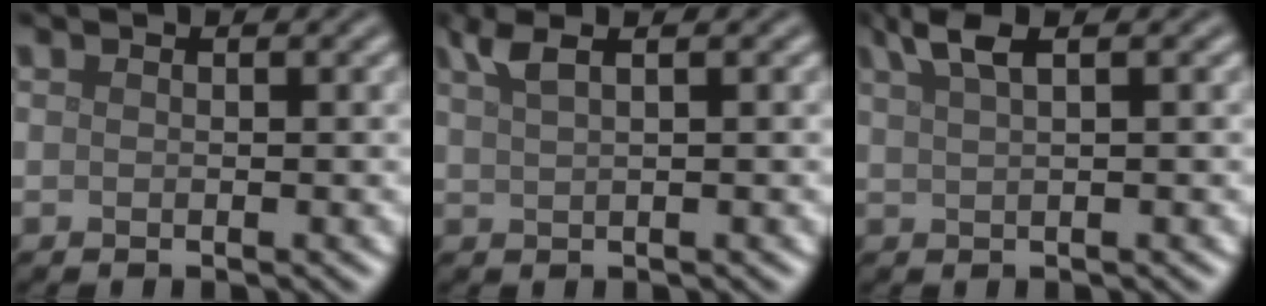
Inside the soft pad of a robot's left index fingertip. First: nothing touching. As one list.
[{"total": 2.6, "force": [1.6, 0.7, 1.9], "torque": [-0.026, 0.007, 0.026]}, {"total": 3.0, "force": [1.8, 0.8, 2.2], "torque": [-0.030, 0.010, 0.033]}]